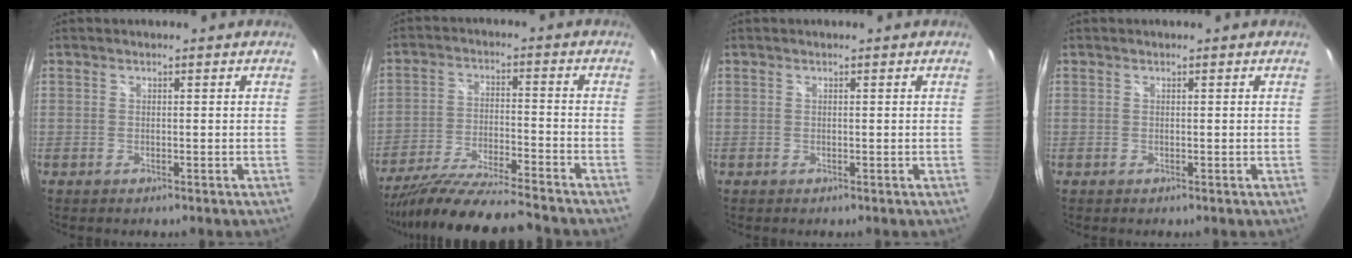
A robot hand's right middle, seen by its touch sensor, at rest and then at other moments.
{"total": 16.5, "force": [-14.7, 0.5, 7.3], "torque": [-0.153, -0.038, -0.250]}
{"total": 0.0}
{"total": 0.0}